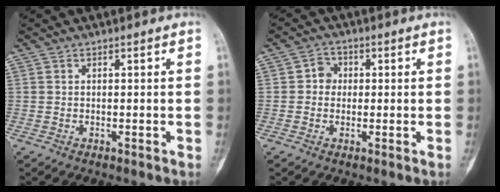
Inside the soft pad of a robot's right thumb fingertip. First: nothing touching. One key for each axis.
{"total": 3.1, "fx": 0.1, "fy": 2.8, "fz": 1.3, "tx": 0.001, "ty": 0.009, "tz": -0.007}